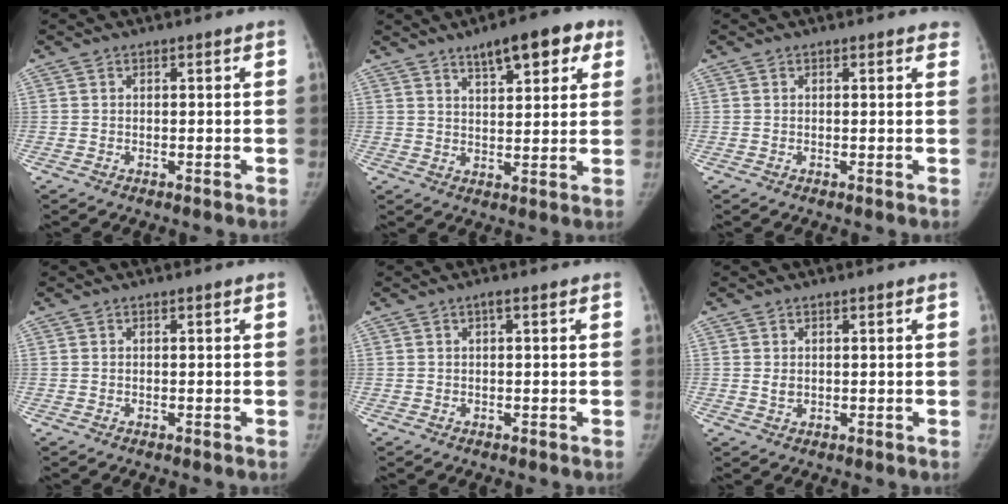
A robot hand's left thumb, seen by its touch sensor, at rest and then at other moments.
{"total": 10.5, "force": [6.1, 3.9, 7.6], "torque": [-0.078, -0.017, 0.085]}
{"total": 1.4, "force": [1.2, 0.6, 0.5], "torque": [0.006, -0.002, 0.003]}
{"total": 0.0}
{"total": 0.7, "force": [0.3, 0.1, 0.6], "torque": [-0.016, 0.004, 0.001]}
{"total": 1.4, "force": [0.4, 1.0, 0.8], "torque": [-0.012, -0.004, 0.010]}